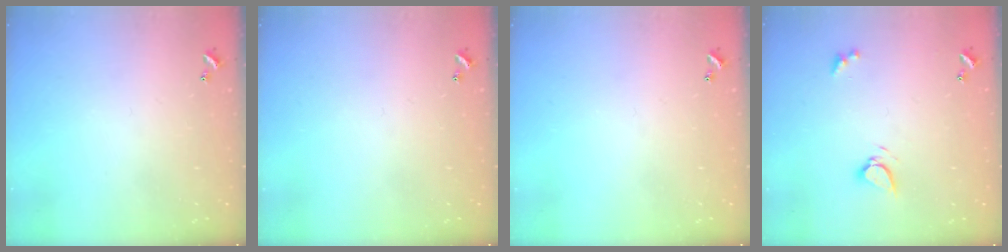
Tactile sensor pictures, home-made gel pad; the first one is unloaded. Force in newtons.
{"total": 0.0}
{"total": 0.0}
{"total": 3.6, "press": 3.6, "slide": 0.2}